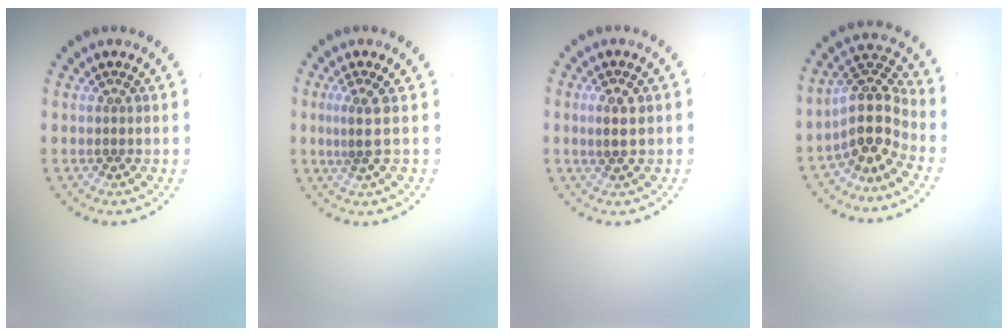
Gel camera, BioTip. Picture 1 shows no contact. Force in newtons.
{"total": 1.8, "press": 1.2, "slide": 1.4}
{"total": 1.7, "press": 1.7, "slide": 0.3}
{"total": 4.4, "press": 3.3, "slide": 2.9}